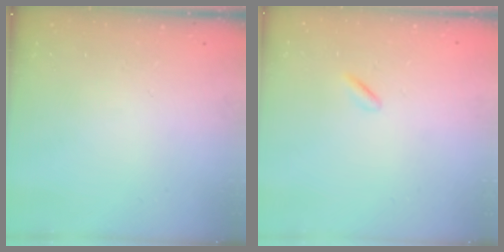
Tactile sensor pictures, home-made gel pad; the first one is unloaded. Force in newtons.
{"total": 0.5, "press": 0.3, "slide": 0.4}